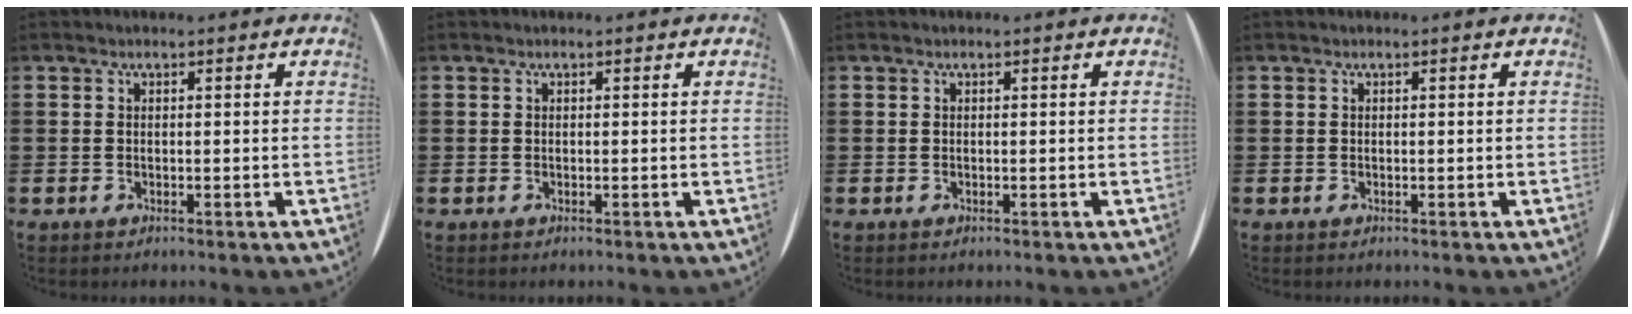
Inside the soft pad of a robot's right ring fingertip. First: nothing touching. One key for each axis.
{"total": 0.0}
{"total": 0.0}
{"total": 0.0}